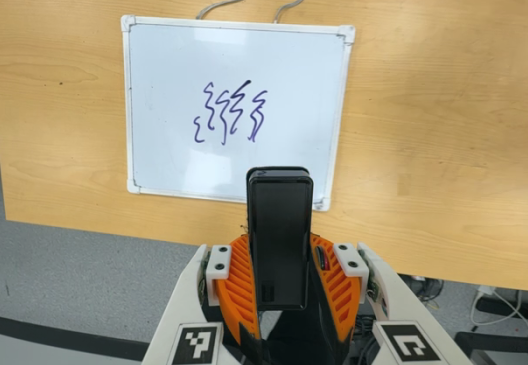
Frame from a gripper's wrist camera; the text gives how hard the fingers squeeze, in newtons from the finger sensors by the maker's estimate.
{"total": 5.0, "left": 3.5, "right": 6.4}